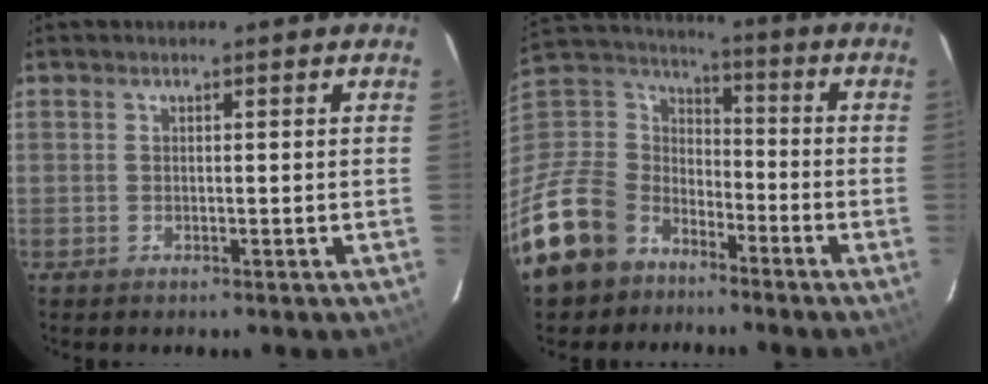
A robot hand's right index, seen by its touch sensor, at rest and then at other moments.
{"total": 19.0, "force": [-12.4, 13.1, 5.9], "torque": [-0.174, 0.031, -0.208]}